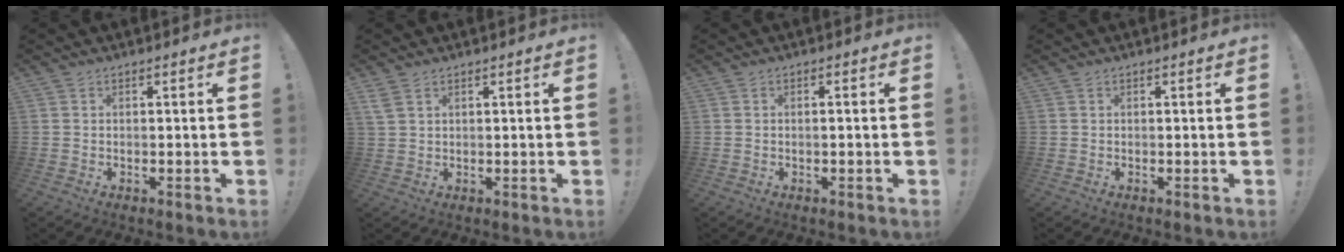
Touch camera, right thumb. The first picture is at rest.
{"total": 3.1, "force": [1.8, 1.6, 1.9], "torque": [-0.042, -0.001, 0.037]}
{"total": 1.0, "force": [-0.5, -0.1, 0.8], "torque": [-0.021, 0.002, -0.008]}
{"total": 0.0}